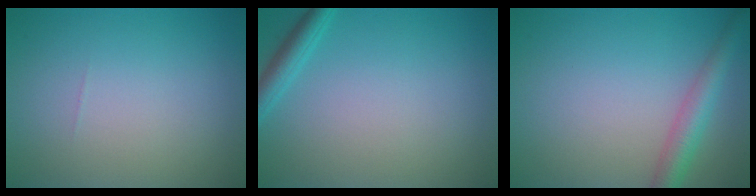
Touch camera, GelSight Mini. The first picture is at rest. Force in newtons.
{"total": 2.0, "press": 2.0, "slide": 0.1}
{"total": 3.4, "press": 3.4, "slide": 0.2}